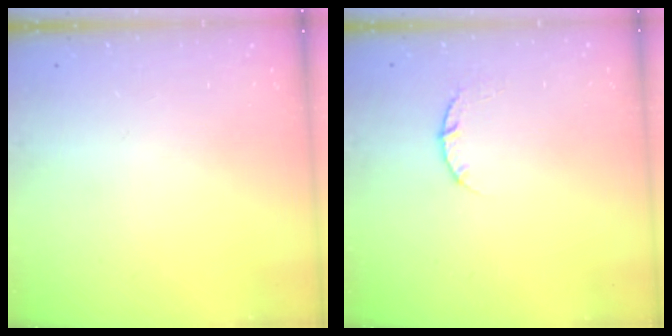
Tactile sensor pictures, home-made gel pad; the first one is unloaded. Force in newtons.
{"total": 3.8, "press": 3.8, "slide": 0.5}